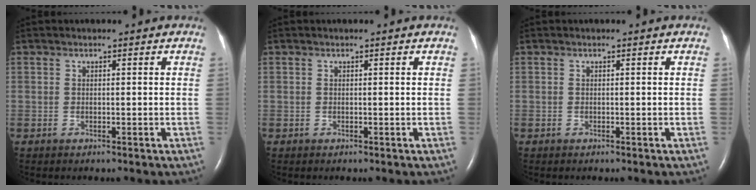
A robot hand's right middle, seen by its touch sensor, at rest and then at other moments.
{"total": 0.0}
{"total": 0.0}